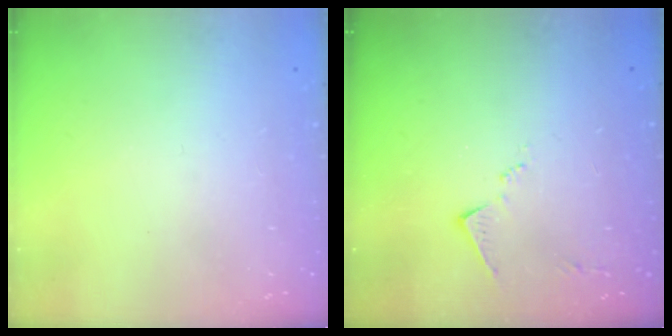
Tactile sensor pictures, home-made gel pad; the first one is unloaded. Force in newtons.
{"total": 8.1, "press": 8.1, "slide": 0.4}